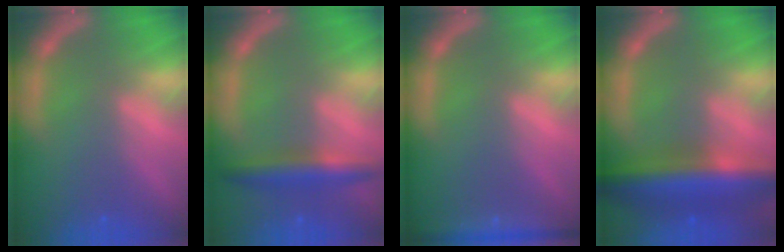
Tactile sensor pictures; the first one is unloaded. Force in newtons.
{"total": 4.4}
{"total": 4.5}
{"total": 10.0}